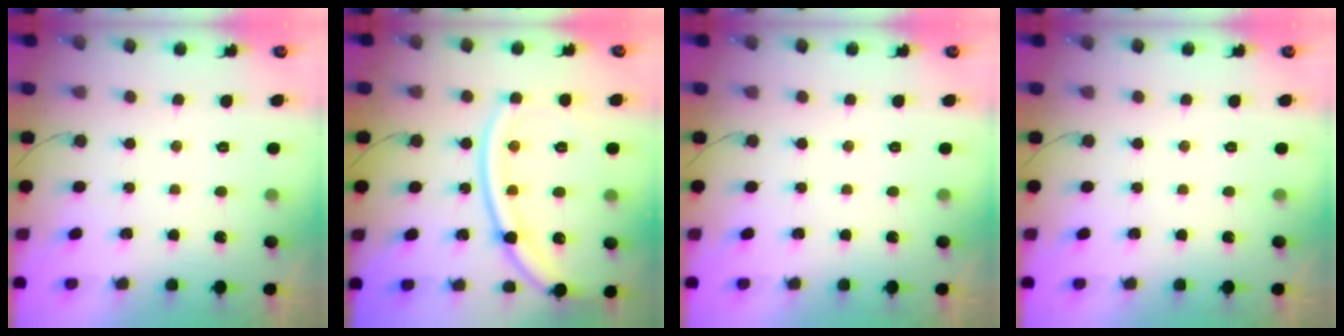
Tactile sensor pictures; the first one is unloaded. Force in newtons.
{"total": 15.3, "press": 15.3, "slide": 0.8}
{"total": 0.0}
{"total": 0.0}